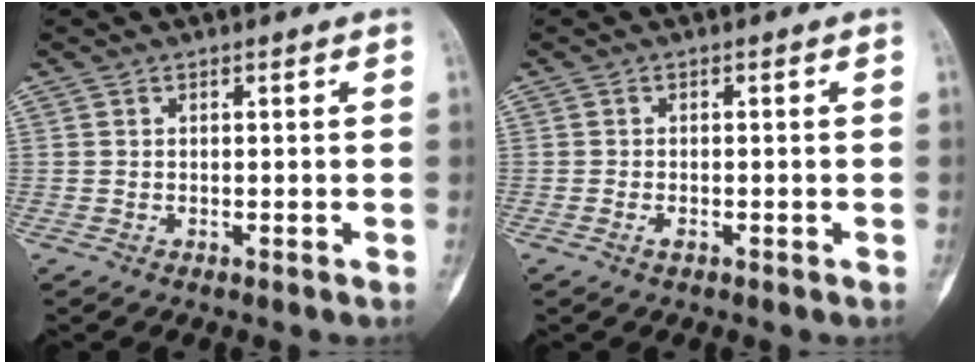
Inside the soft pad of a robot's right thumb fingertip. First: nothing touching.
{"total": 1.2, "force": [-0.6, 0.6, 0.8], "torque": [-0.018, 0.003, -0.012]}